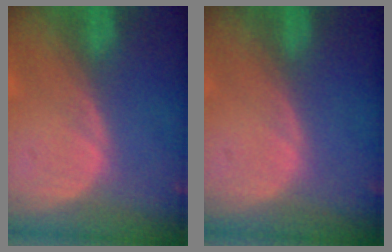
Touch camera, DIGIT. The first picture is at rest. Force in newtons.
{"total": 0.0}